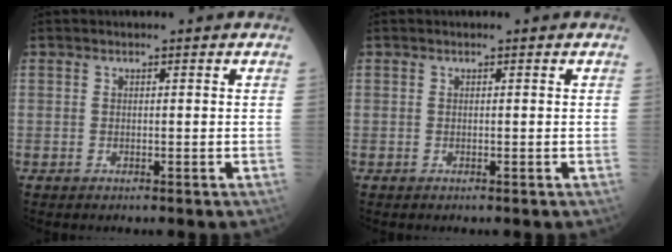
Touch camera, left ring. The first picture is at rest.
{"total": 0.0}